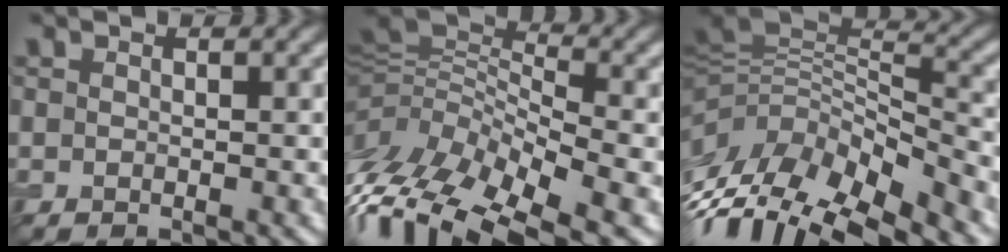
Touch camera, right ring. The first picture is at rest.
{"total": 12.6, "force": [-7.8, 5.1, 8.6], "torque": [-0.184, 0.015, -0.144]}
{"total": 12.7, "force": [-7.9, 5.0, 8.6], "torque": [-0.186, 0.013, -0.127]}